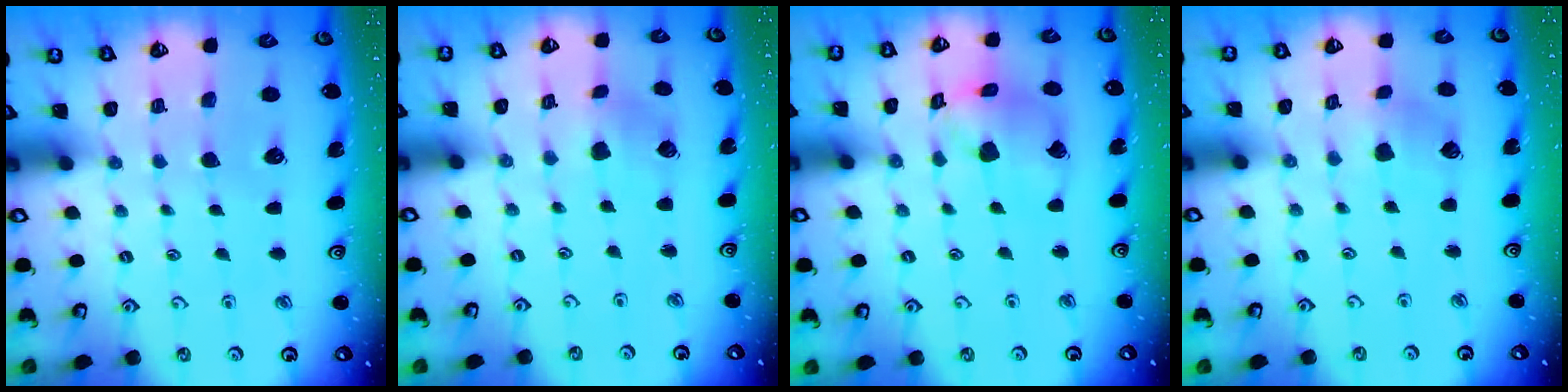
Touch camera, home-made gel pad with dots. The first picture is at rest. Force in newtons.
{"total": 2.0, "press": 2.0, "slide": 0.3}
{"total": 11.6, "press": 11.5, "slide": 1.4}
{"total": 2.8, "press": 2.7, "slide": 0.4}